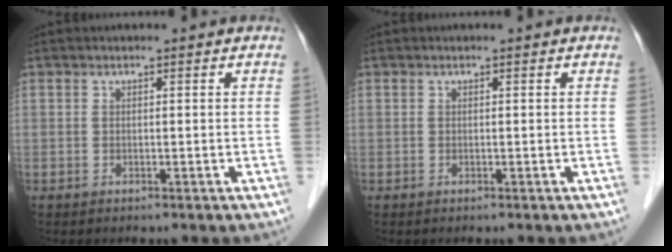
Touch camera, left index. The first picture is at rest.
{"total": 0.0}